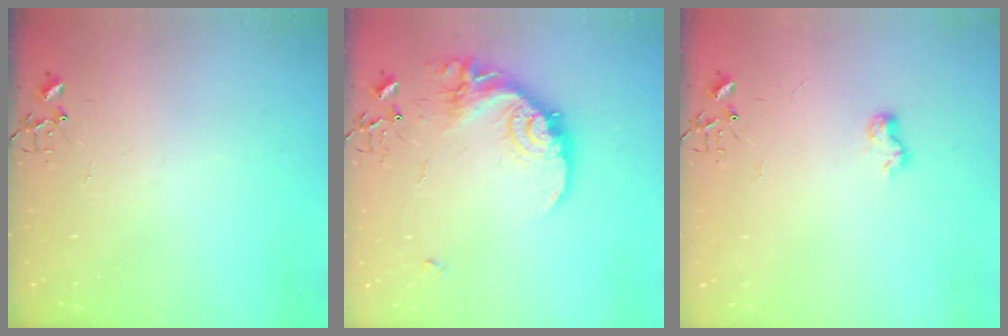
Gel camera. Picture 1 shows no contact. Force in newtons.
{"total": 18.0, "press": 17.9, "slide": 1.1}
{"total": 6.3, "press": 6.3, "slide": 0.8}